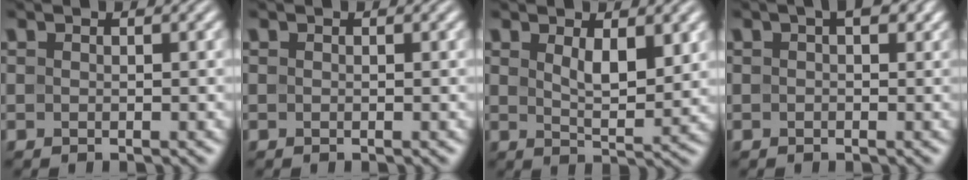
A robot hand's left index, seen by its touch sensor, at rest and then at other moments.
{"total": 0.0}
{"total": 3.6, "force": [1.4, 1.2, 3.1], "torque": [-0.058, -0.007, 0.029]}
{"total": 1.9, "force": [0.7, 1.0, 1.5], "torque": [-0.012, 0.007, 0.005]}